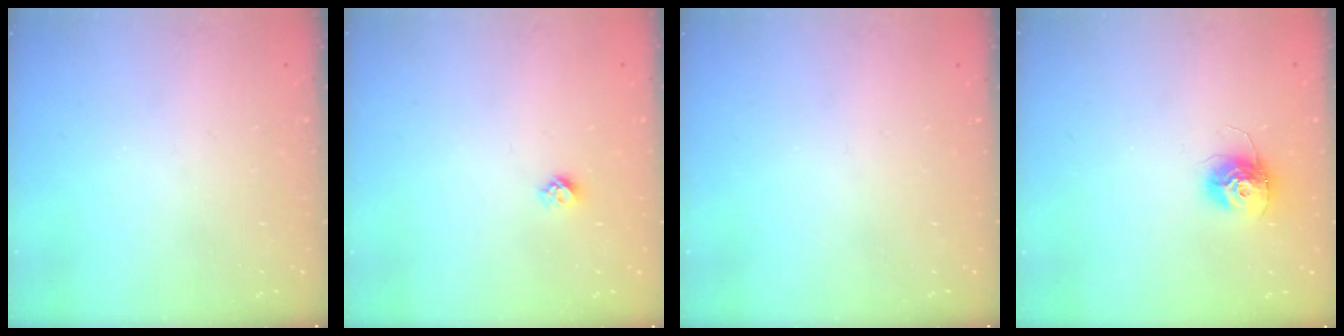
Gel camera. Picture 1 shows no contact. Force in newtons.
{"total": 4.3, "press": 4.2, "slide": 0.6}
{"total": 0.0}
{"total": 11.2, "press": 11.2, "slide": 0.7}